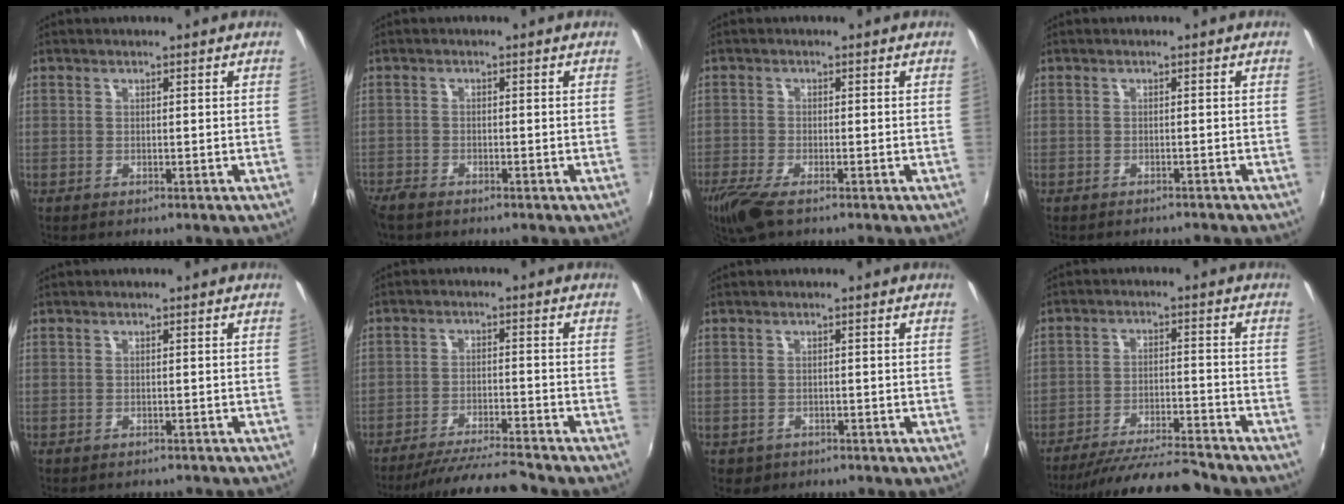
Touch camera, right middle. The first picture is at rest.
{"total": 3.5, "force": [-3.1, 1.1, 1.3], "torque": [-0.037, -0.016, -0.062]}
{"total": 5.9, "force": [-4.1, 1.3, 4.0], "torque": [-0.099, -0.023, -0.082]}
{"total": 3.6, "force": [-3.3, 0.9, 1.1], "torque": [-0.026, -0.012, -0.047]}
{"total": 2.3, "force": [-2.0, 0.8, 0.6], "torque": [-0.013, -0.010, -0.025]}
{"total": 9.9, "force": [-9.2, 0.2, 3.5], "torque": [-0.082, 0.002, -0.151]}
{"total": 2.3, "force": [-1.1, 1.9, 0.7], "torque": [-0.019, -0.004, -0.014]}
{"total": 13.7, "force": [-12.7, 1.5, 5.1], "torque": [-0.112, -0.006, -0.198]}